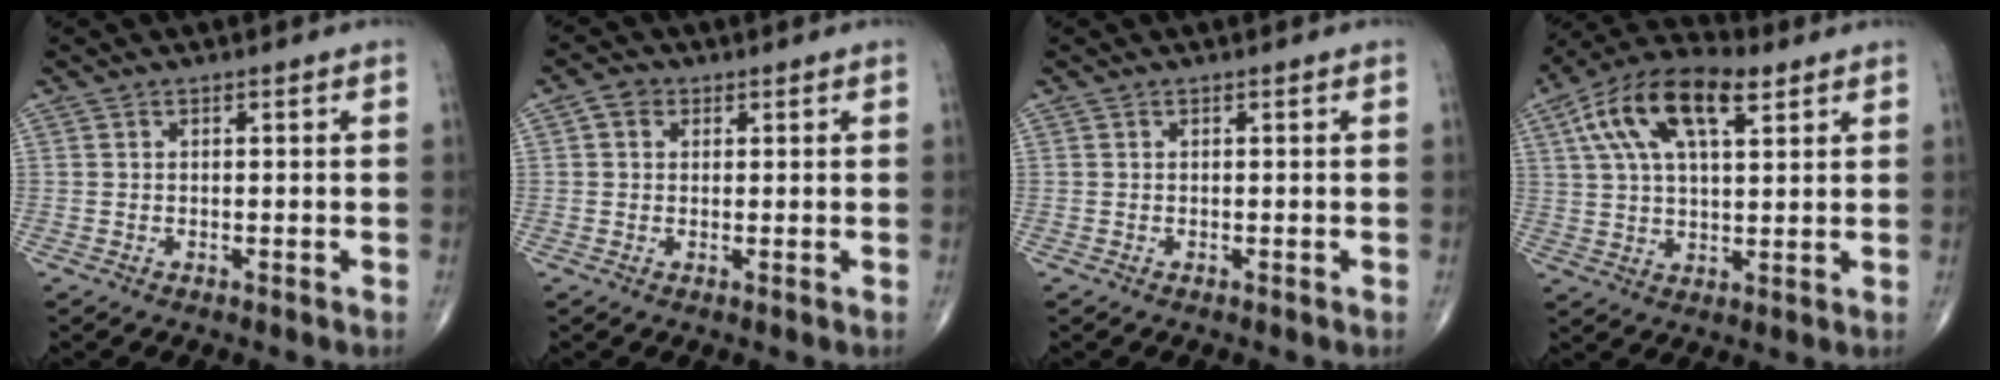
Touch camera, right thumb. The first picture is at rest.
{"total": 2.7, "force": [0.9, 2.3, 1.3], "torque": [-0.012, 0.004, 0.012]}
{"total": 0.0}
{"total": 15.9, "force": [6.8, 7.2, 12.5], "torque": [-0.220, 0.010, 0.116]}